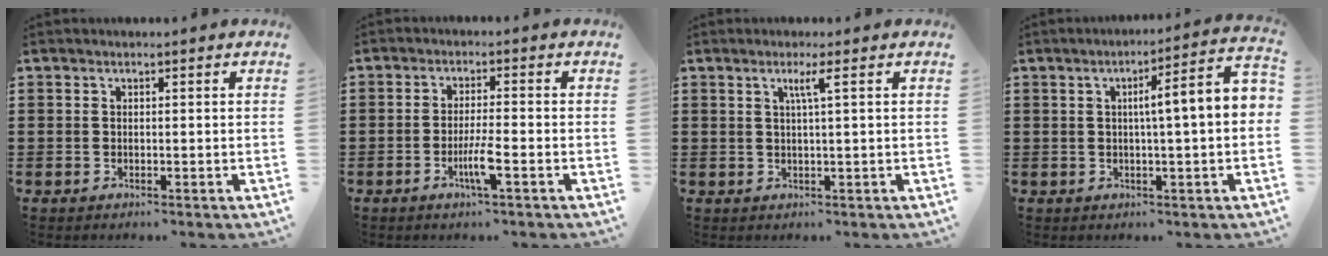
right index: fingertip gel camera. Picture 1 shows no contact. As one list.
[{"total": 4.4, "force": [-2.0, 0.2, 3.9], "torque": [-0.072, -0.009, -0.035]}, {"total": 2.3, "force": [0.7, -0.3, 2.2], "torque": [-0.043, -0.004, 0.009]}, {"total": 5.3, "force": [0.0, -0.2, 5.3], "torque": [-0.083, -0.016, -0.013]}]